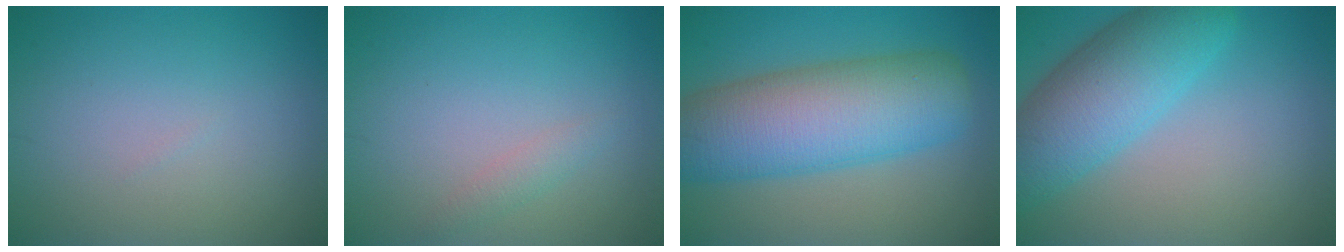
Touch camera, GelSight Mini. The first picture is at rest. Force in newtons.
{"total": 1.1, "press": 1.1, "slide": 0.0}
{"total": 10.8, "press": 10.8, "slide": 0.4}
{"total": 7.8, "press": 7.8, "slide": 0.2}